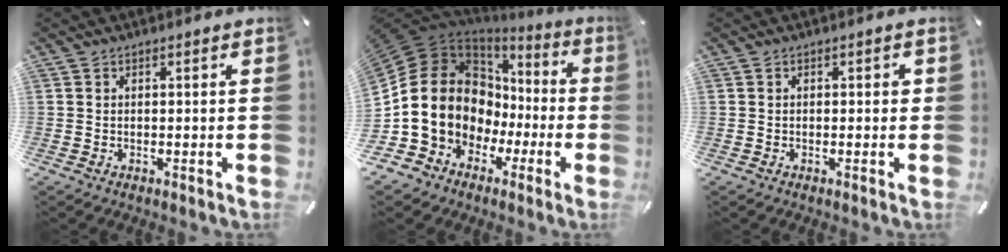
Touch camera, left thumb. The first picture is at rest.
{"total": 19.6, "force": [0.2, 16.3, 10.9], "torque": [-0.231, -0.020, 0.024]}
{"total": 0.9, "force": [-0.2, 0.6, 0.7], "torque": [-0.014, 0.003, -0.004]}